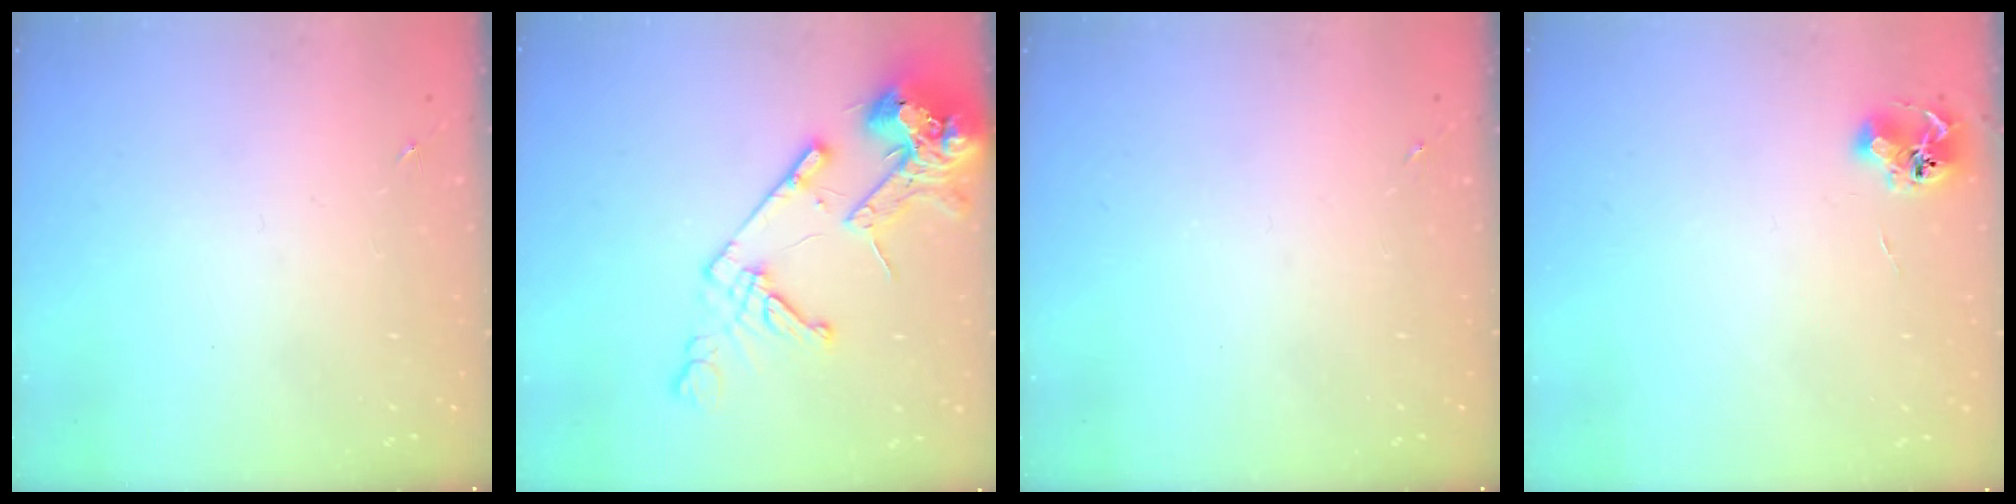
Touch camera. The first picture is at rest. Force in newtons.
{"total": 16.9, "press": 16.7, "slide": 2.4}
{"total": 0.0}
{"total": 6.8, "press": 6.8, "slide": 0.9}